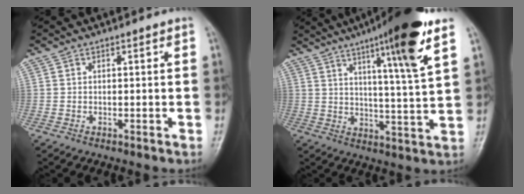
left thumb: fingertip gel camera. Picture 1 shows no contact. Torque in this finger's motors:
{"motor_torque": [0.70, 0.51, 1.74, -1.03, 0.14]}